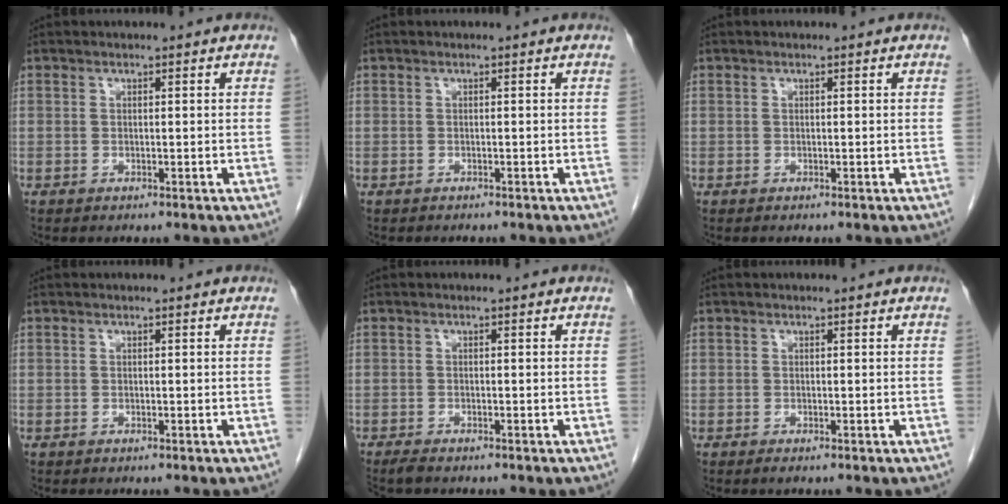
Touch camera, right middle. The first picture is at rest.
{"total": 1.0, "force": [-0.8, 0.3, 0.3], "torque": [-0.013, -0.001, -0.010]}
{"total": 0.0}
{"total": 0.0}
{"total": 1.9, "force": [-1.6, 0.3, 0.9], "torque": [-0.020, -0.006, -0.026]}
{"total": 0.5, "force": [-0.4, 0.1, 0.3], "torque": [-0.005, -0.001, -0.005]}